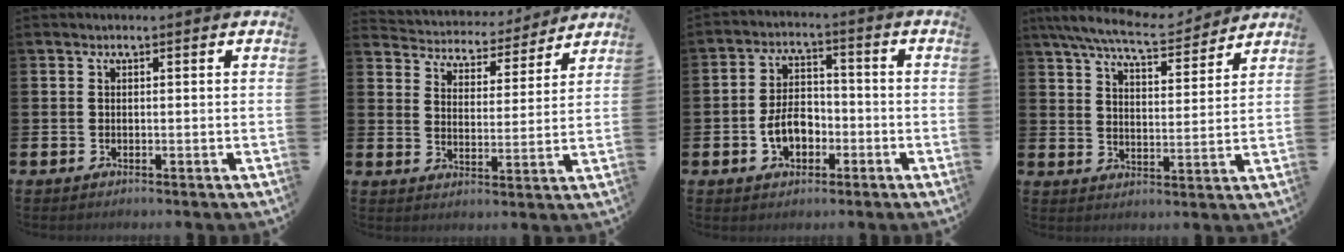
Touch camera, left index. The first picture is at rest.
{"total": 4.7, "force": [4.4, 1.4, -0.1], "torque": [-0.023, -0.044, 0.071]}
{"total": 5.4, "force": [-1.9, 3.7, 3.4], "torque": [-0.054, 0.008, -0.039]}
{"total": 8.3, "force": [7.6, 1.2, 3.0], "torque": [-0.081, -0.041, 0.135]}